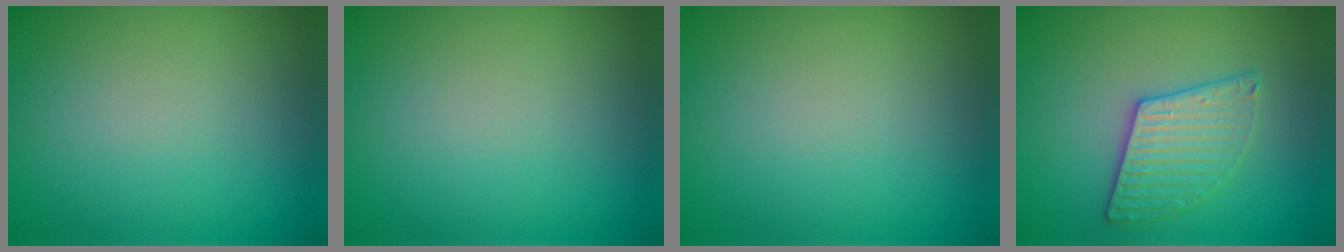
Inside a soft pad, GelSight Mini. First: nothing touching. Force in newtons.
{"total": 0.0}
{"total": 0.0}
{"total": 3.1, "press": 3.0, "slide": 0.8}